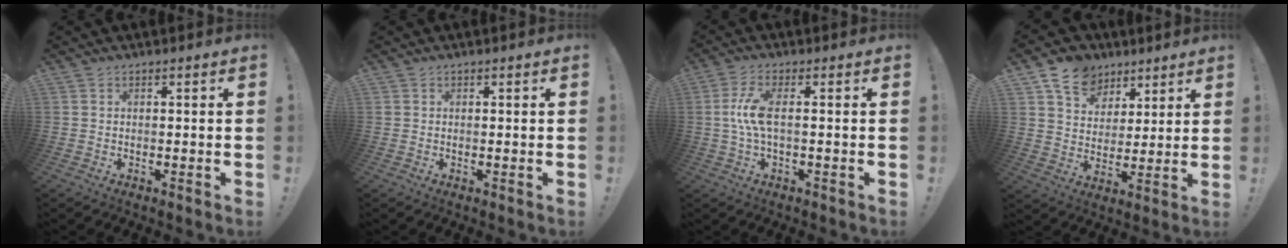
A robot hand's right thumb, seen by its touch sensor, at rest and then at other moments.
{"total": 0.7, "force": [0.3, 0.6, 0.0], "torque": [-0.010, 0.005, 0.007]}
{"total": 7.8, "force": [0.1, 2.1, 7.6], "torque": [-0.153, -0.004, -0.001]}
{"total": 11.3, "force": [6.7, 8.2, 3.8], "torque": [-0.053, -0.043, 0.130]}